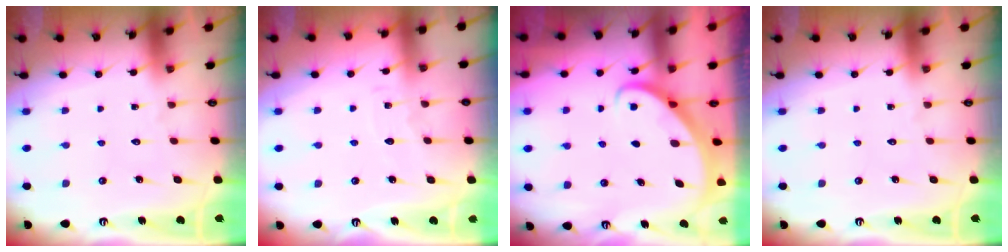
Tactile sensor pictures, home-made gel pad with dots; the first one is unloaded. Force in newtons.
{"total": 4.3, "press": 4.3, "slide": 0.3}
{"total": 2.8, "press": 2.8, "slide": 0.2}
{"total": 0.0}